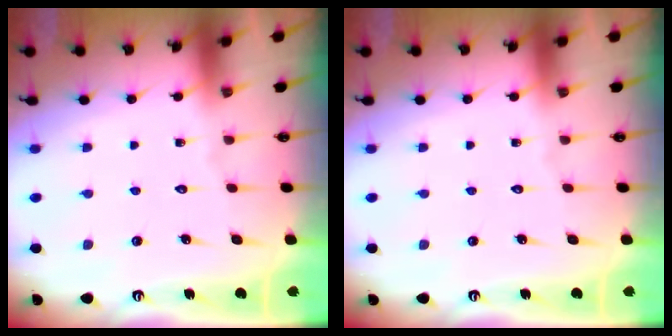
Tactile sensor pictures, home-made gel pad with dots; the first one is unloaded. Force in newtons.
{"total": 0.0}